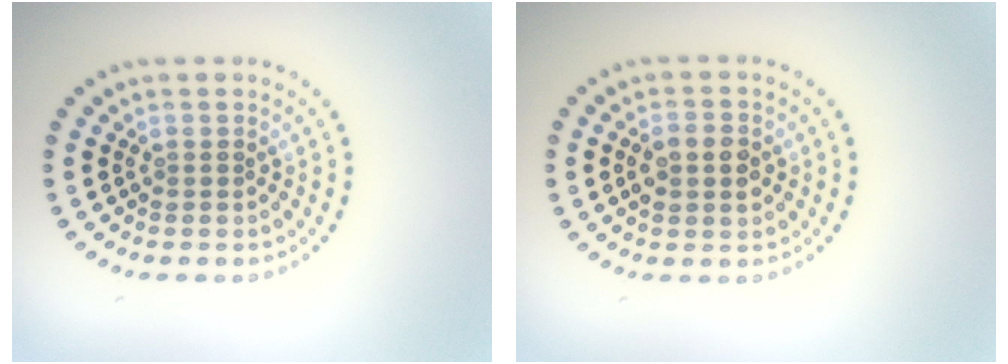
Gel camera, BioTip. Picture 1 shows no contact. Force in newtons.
{"total": 2.9, "press": 2.9, "slide": 0.1}